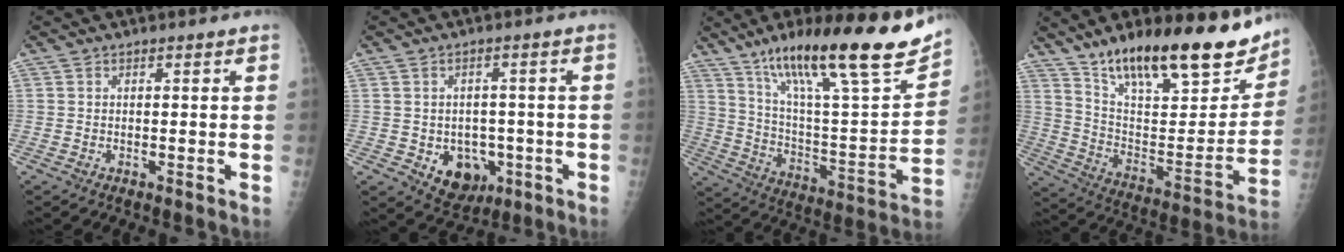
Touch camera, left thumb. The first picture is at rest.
{"total": 8.2, "force": [-2.5, 6.5, 4.3], "torque": [-0.028, 0.013, -0.020]}
{"total": 27.3, "force": [18.1, 5.4, 19.7], "torque": [-0.290, -0.053, 0.302]}
{"total": 27.3, "force": [19.3, 9.1, 17.0], "torque": [-0.225, -0.071, 0.309]}